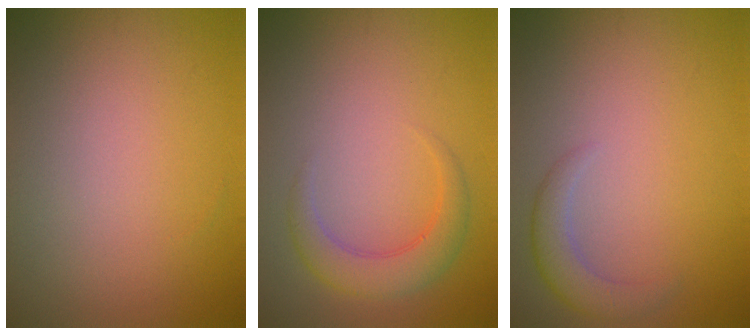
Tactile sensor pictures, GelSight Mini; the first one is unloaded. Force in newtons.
{"total": 3.3, "press": 3.3, "slide": 0.2}
{"total": 2.6, "press": 2.6, "slide": 0.3}